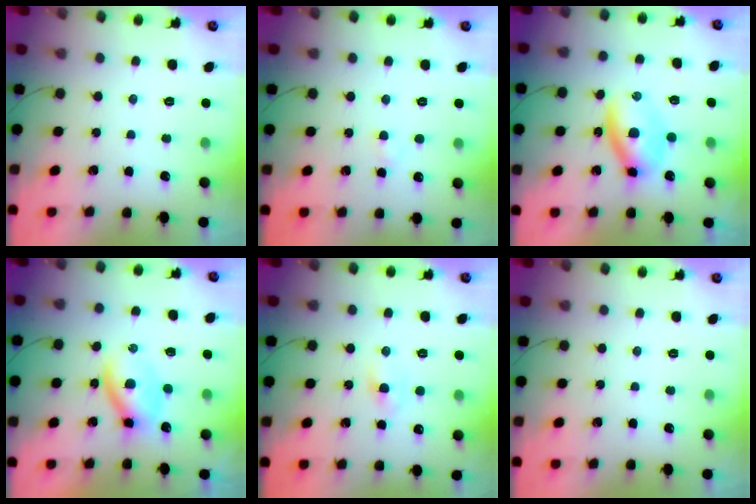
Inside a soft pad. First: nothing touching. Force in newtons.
{"total": 1.3, "press": 1.0, "slide": 0.7}
{"total": 6.2, "press": 6.2, "slide": 0.6}
{"total": 4.9, "press": 4.9, "slide": 0.3}
{"total": 2.0, "press": 1.8, "slide": 0.9}
{"total": 0.0}